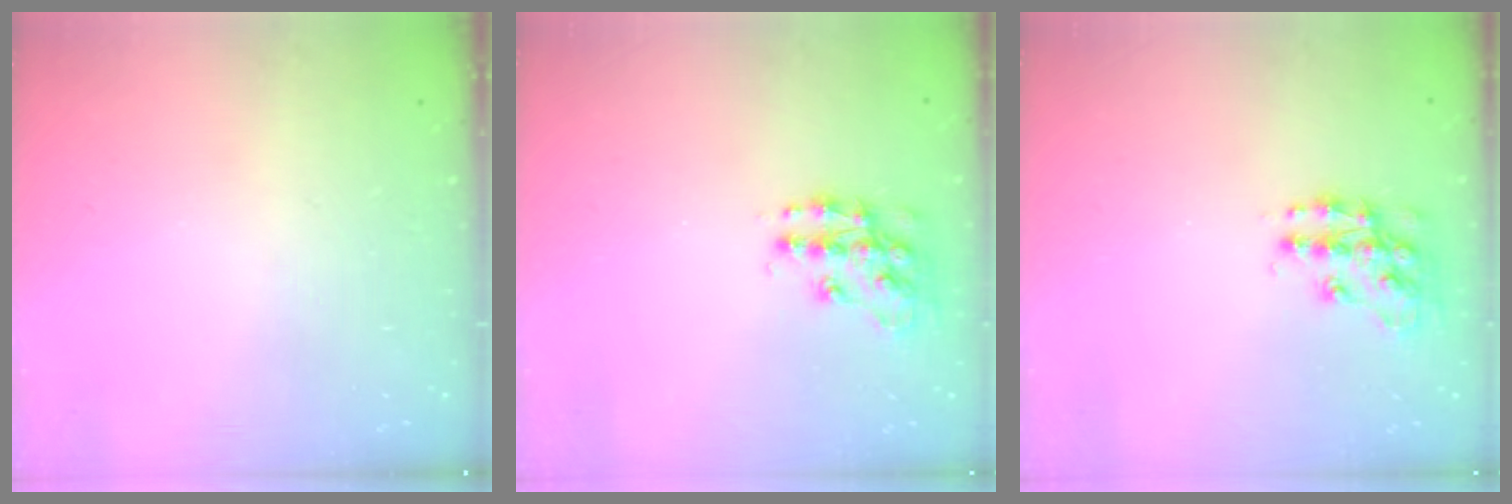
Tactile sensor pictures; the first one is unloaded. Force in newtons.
{"total": 12.2, "press": 12.1, "slide": 0.6}
{"total": 12.2, "press": 12.1, "slide": 0.6}